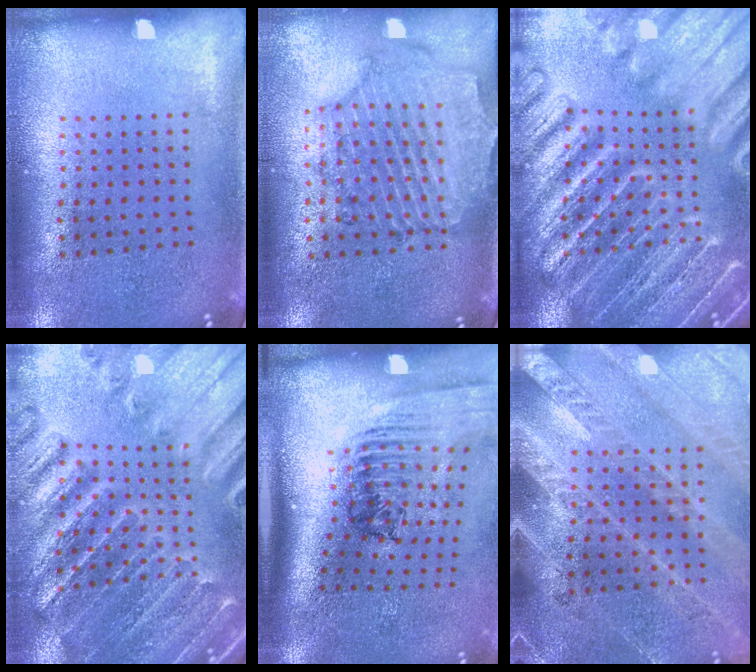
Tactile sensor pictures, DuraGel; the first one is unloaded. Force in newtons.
{"total": 1.0, "press": 1.0, "slide": 0.3}
{"total": 6.1, "press": 6.1, "slide": 0.8}
{"total": 2.7, "press": 2.7, "slide": 0.4}
{"total": 2.5, "press": 1.8, "slide": 1.8}
{"total": 2.9, "press": 2.6, "slide": 1.1}